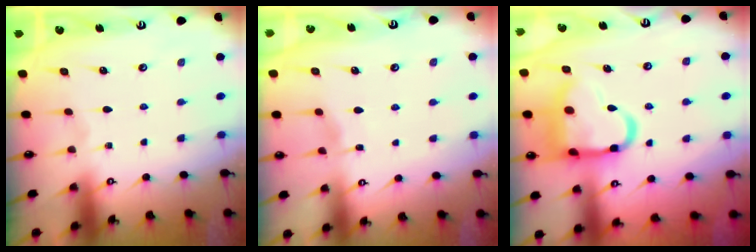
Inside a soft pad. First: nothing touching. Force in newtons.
{"total": 2.6, "press": 2.5, "slide": 0.4}
{"total": 17.1, "press": 17.0, "slide": 2.0}